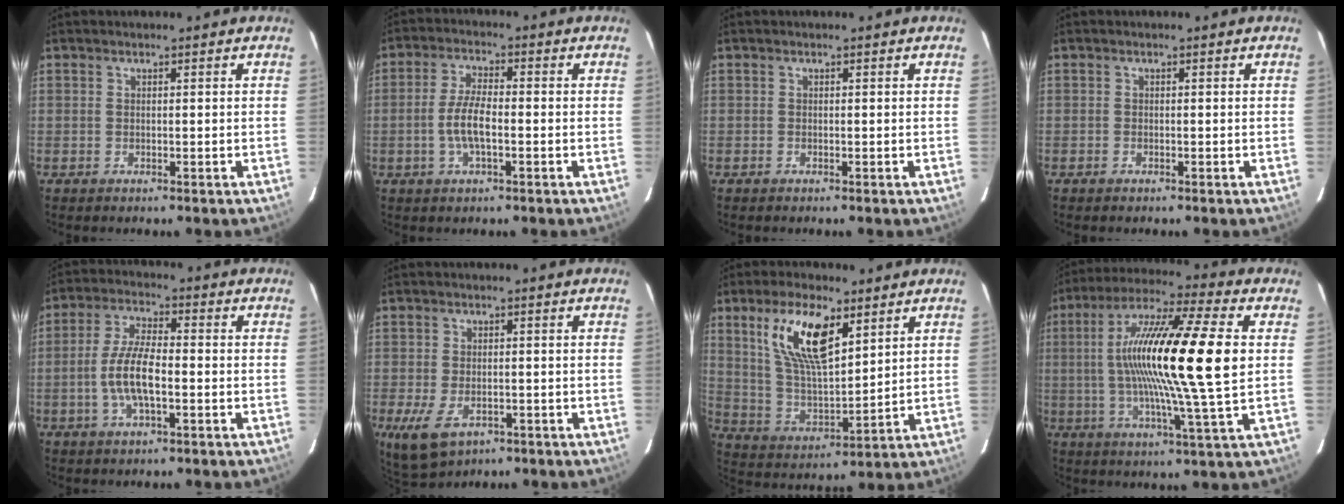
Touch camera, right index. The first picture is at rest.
{"total": 6.1, "force": [-1.5, 2.0, 5.6], "torque": [-0.115, 0.001, -0.029]}
{"total": 0.0}
{"total": 0.5, "force": [-0.5, 0.3, 0.1], "torque": [-0.002, 0.001, -0.010]}
{"total": 8.6, "force": [-2.1, 2.9, 7.8], "torque": [-0.160, 0.002, -0.041]}
{"total": 7.6, "force": [-3.4, 4.2, 5.3], "torque": [-0.117, -0.024, -0.053]}
{"total": 14.7, "force": [7.2, 5.7, 11.4], "torque": [-0.219, 0.010, 0.149]}
{"total": 21.1, "force": [2.1, 0.6, 21.0], "torque": [-0.373, 0.007, 0.022]}